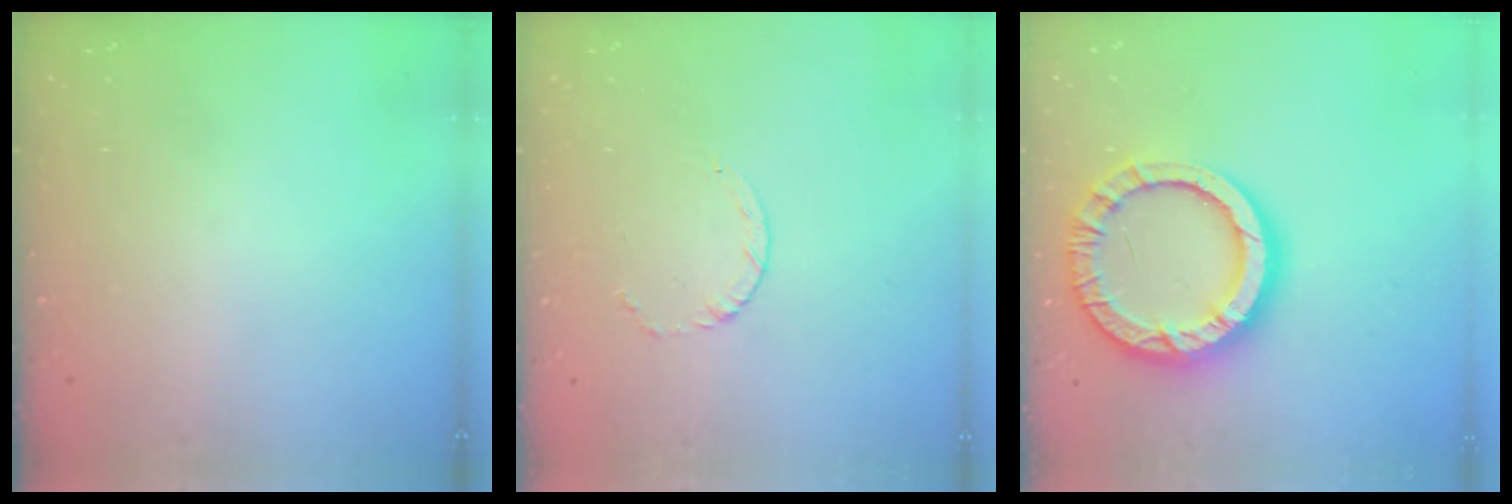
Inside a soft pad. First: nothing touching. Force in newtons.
{"total": 3.2, "press": 3.2, "slide": 0.4}
{"total": 16.9, "press": 16.8, "slide": 1.4}